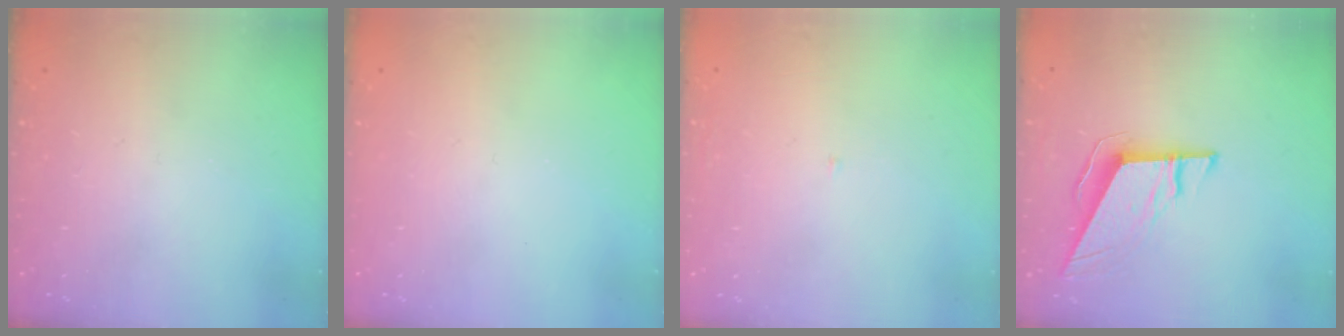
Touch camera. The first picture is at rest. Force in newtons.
{"total": 0.0}
{"total": 2.0, "press": 2.0, "slide": 0.2}
{"total": 9.9, "press": 9.7, "slide": 2.0}